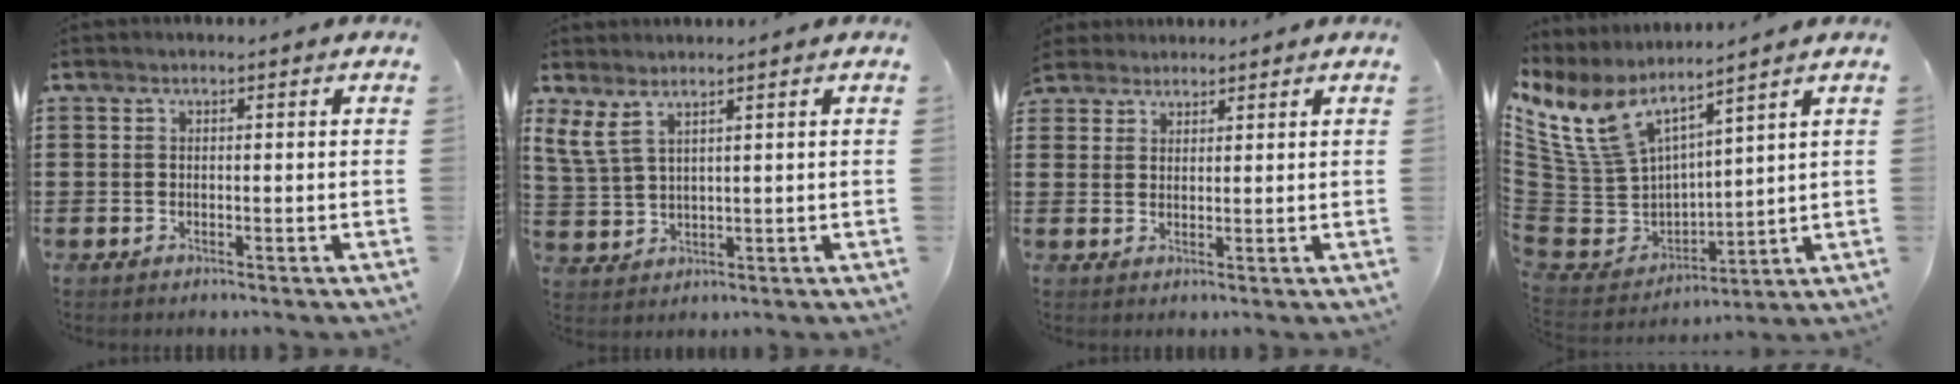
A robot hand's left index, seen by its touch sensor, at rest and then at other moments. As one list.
[{"total": 4.2, "force": [2.8, 1.3, 2.8], "torque": [-0.073, -0.002, 0.049]}, {"total": 2.4, "force": [2.3, 0.7, -0.3], "torque": [0.000, 0.002, 0.046]}, {"total": 9.6, "force": [6.2, 4.7, 5.6], "torque": [-0.159, -0.040, 0.115]}]